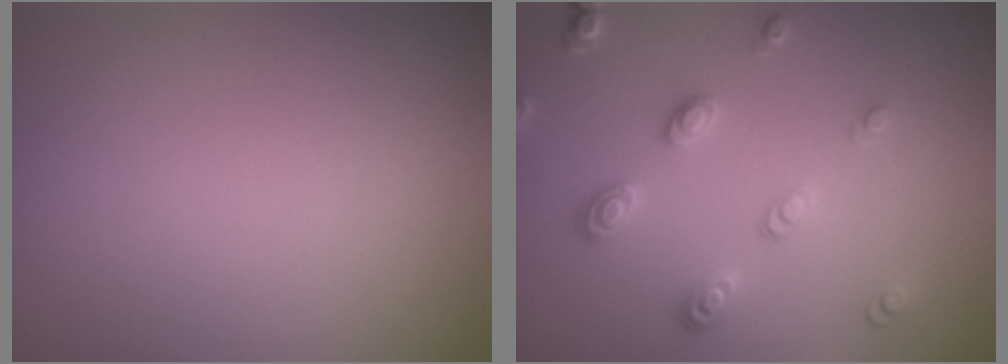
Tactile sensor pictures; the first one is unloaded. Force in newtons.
{"total": 3.1, "press": 2.7, "slide": 1.4}